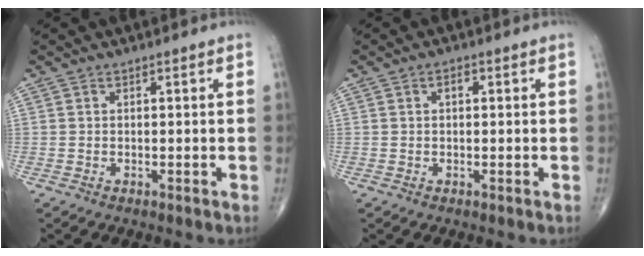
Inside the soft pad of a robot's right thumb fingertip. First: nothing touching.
{"total": 1.4, "force": [0.4, 0.8, 1.1], "torque": [-0.017, 0.006, 0.004]}